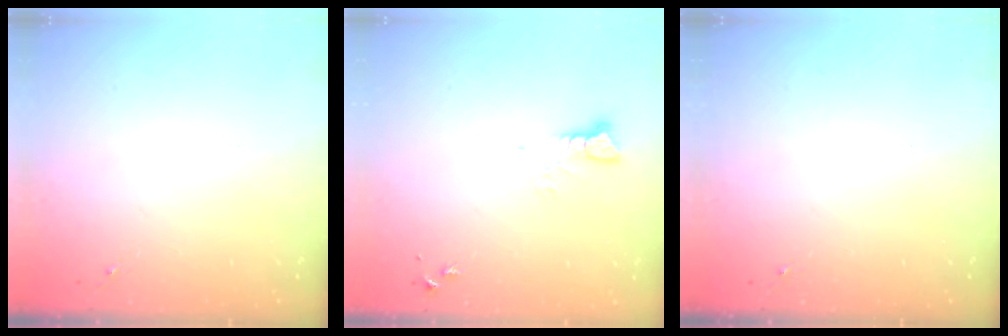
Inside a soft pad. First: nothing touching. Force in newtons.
{"total": 3.3, "press": 3.3, "slide": 0.4}
{"total": 0.0}